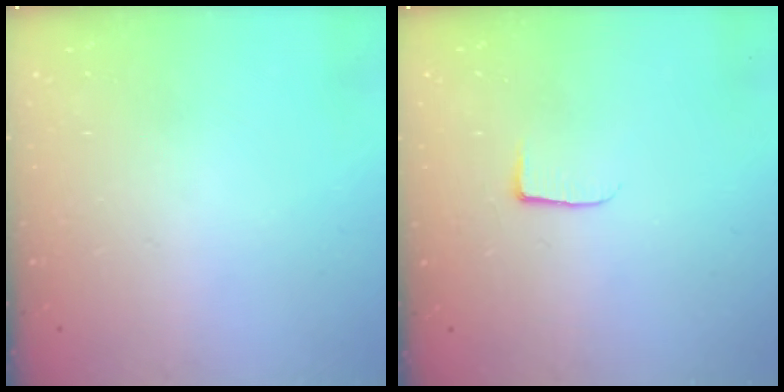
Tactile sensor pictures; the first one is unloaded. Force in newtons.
{"total": 3.7, "press": 3.7, "slide": 0.5}